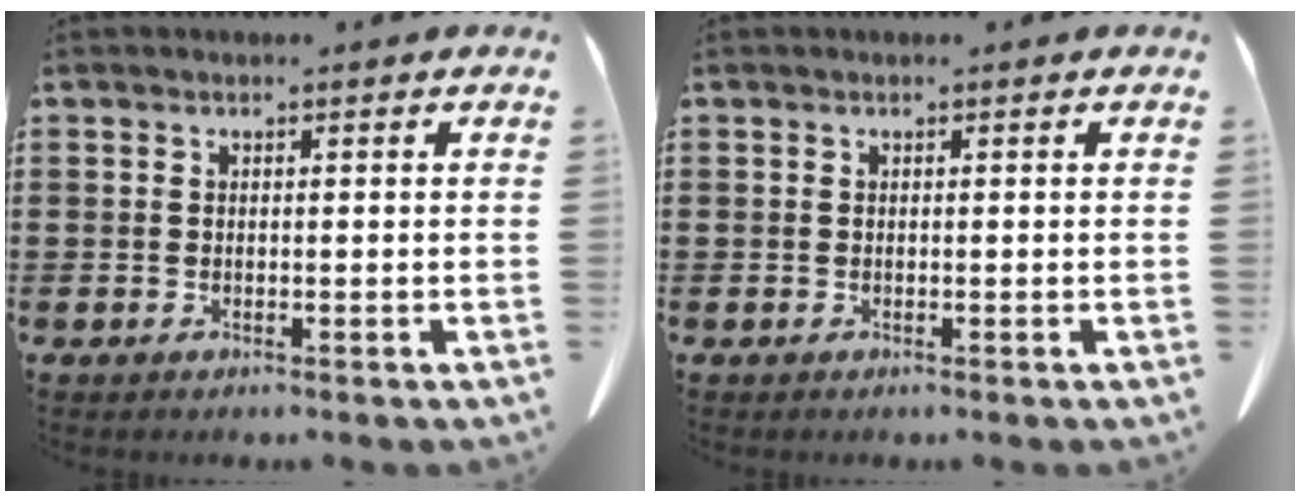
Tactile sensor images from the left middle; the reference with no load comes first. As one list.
[{"total": 0.0}]